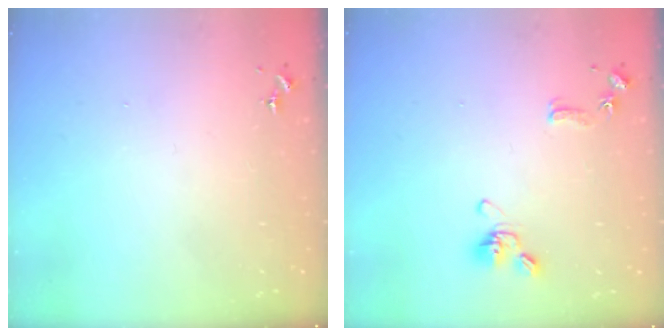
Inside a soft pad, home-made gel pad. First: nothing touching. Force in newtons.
{"total": 11.9, "press": 11.7, "slide": 2.0}